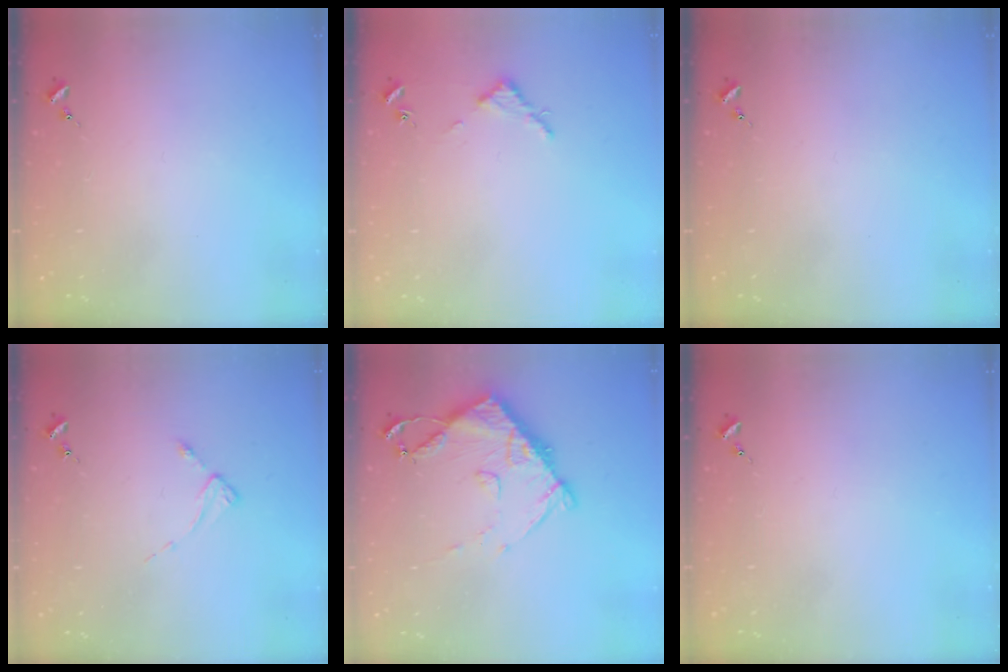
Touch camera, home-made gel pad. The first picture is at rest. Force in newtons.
{"total": 2.8, "press": 2.8, "slide": 0.3}
{"total": 0.0}
{"total": 2.6, "press": 2.6, "slide": 0.3}
{"total": 10.7, "press": 10.7, "slide": 1.3}
{"total": 0.0}